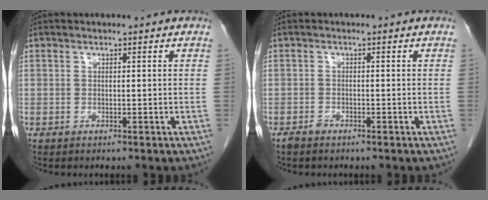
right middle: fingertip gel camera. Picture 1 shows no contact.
{"total": 1.2, "force": [-1.0, 0.4, 0.5], "torque": [-0.015, -0.001, -0.018]}